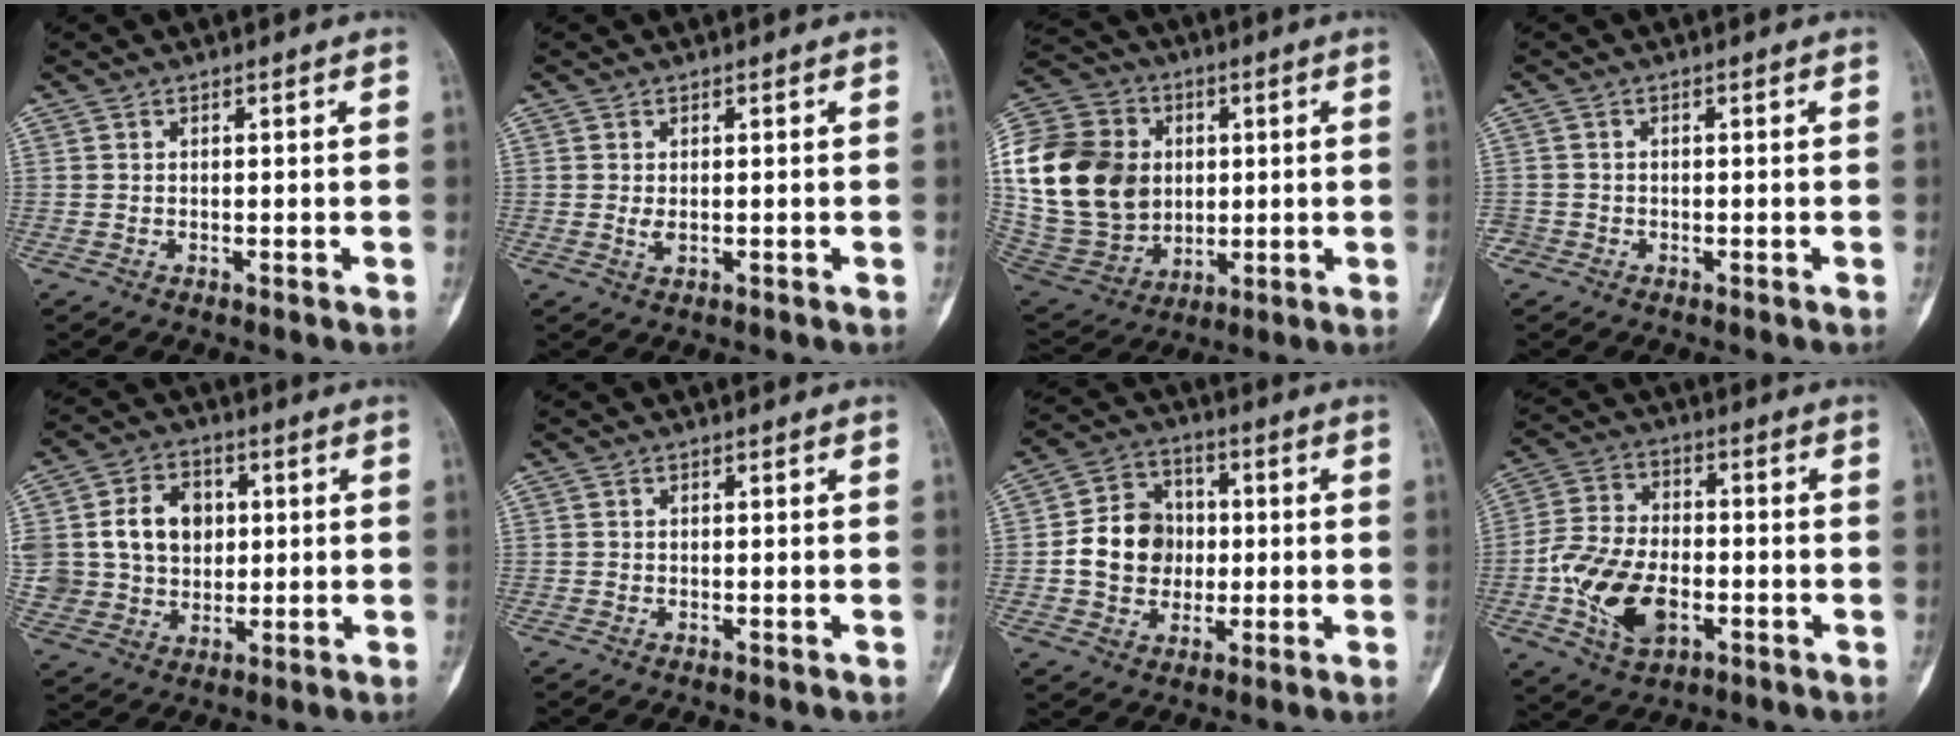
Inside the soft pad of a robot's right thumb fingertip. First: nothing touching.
{"total": 1.3, "force": [0.0, 0.7, 1.1], "torque": [-0.019, -0.003, 0.003]}
{"total": 26.8, "force": [2.8, 21.1, 16.2], "torque": [-0.331, 0.015, 0.069]}
{"total": 1.6, "force": [-0.8, 1.3, -0.1], "torque": [0.007, 0.007, -0.022]}
{"total": 16.3, "force": [2.7, 13.4, 8.9], "torque": [-0.153, 0.016, 0.062]}
{"total": 0.0}
{"total": 11.8, "force": [-0.4, 10.0, 6.2], "torque": [-0.076, 0.021, -0.011]}
{"total": 14.3, "force": [-4.0, 8.7, 10.5], "torque": [-0.192, 0.016, -0.073]}